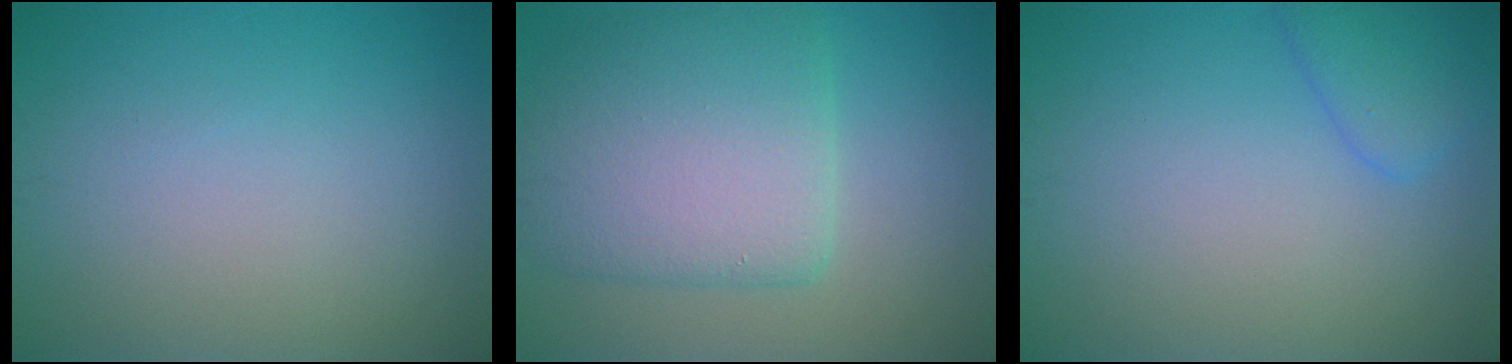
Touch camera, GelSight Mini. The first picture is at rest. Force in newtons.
{"total": 7.7, "press": 7.6, "slide": 0.5}
{"total": 2.5, "press": 2.5, "slide": 0.2}